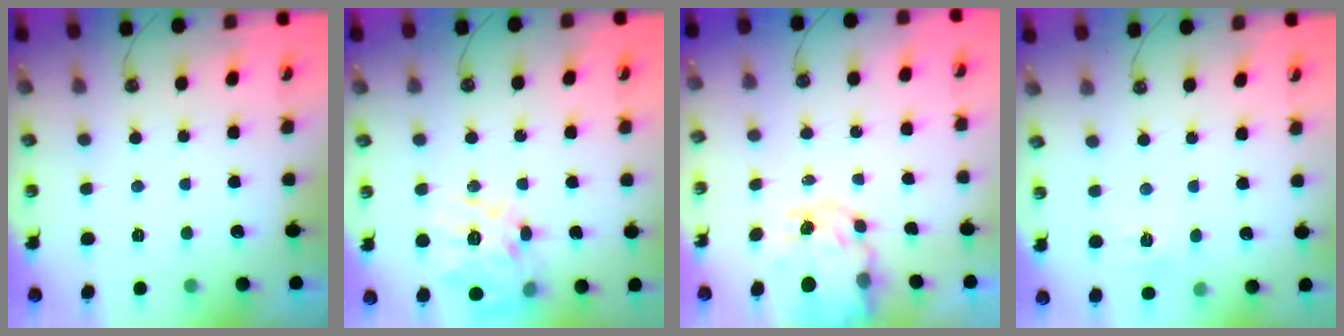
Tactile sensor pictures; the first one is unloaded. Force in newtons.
{"total": 20.0, "press": 19.8, "slide": 2.8}
{"total": 9.9, "press": 9.9, "slide": 0.8}
{"total": 5.5, "press": 5.4, "slide": 0.7}